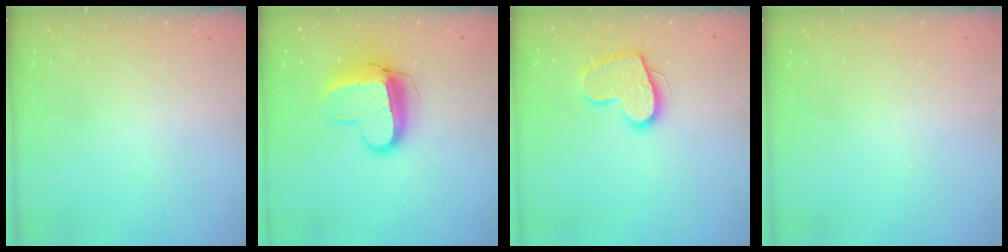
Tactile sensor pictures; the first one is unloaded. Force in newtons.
{"total": 12.0, "press": 12.0, "slide": 0.7}
{"total": 13.9, "press": 13.8, "slide": 1.1}
{"total": 0.6, "press": 0.5, "slide": 0.2}